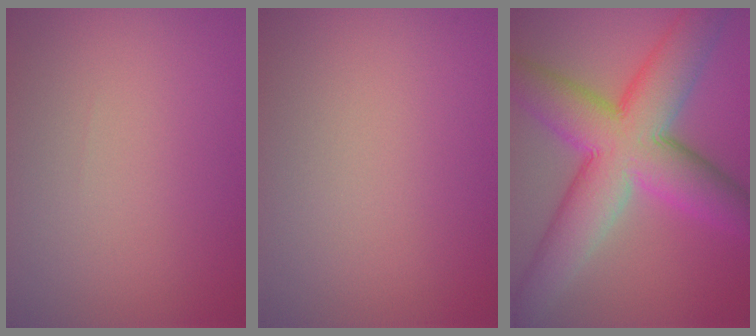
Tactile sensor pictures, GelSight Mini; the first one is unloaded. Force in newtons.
{"total": 0.0}
{"total": 12.1, "press": 12.1, "slide": 0.7}